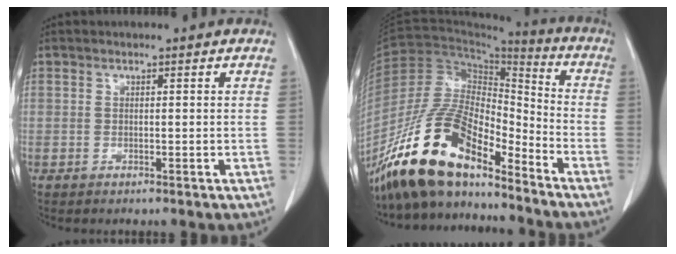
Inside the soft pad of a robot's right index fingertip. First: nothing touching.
{"total": 17.0, "force": [-12.9, 5.3, 9.7], "torque": [-0.187, 0.019, -0.239]}